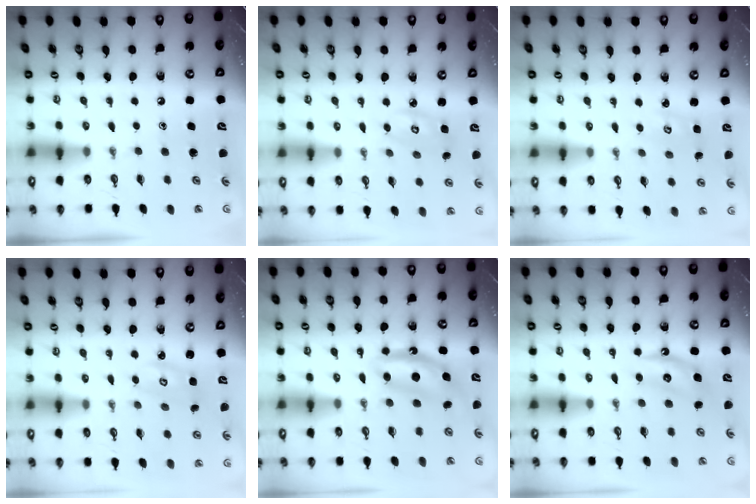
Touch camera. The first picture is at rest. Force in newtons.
{"total": 4.2, "press": 4.2, "slide": 0.3}
{"total": 2.1, "press": 2.1, "slide": 0.2}
{"total": 2.9, "press": 2.9, "slide": 0.4}
{"total": 7.8, "press": 7.8, "slide": 0.9}
{"total": 5.0, "press": 4.9, "slide": 0.9}